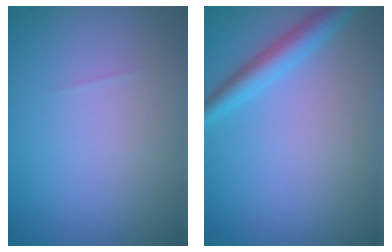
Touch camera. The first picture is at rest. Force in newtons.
{"total": 2.8, "press": 2.8, "slide": 0.1}